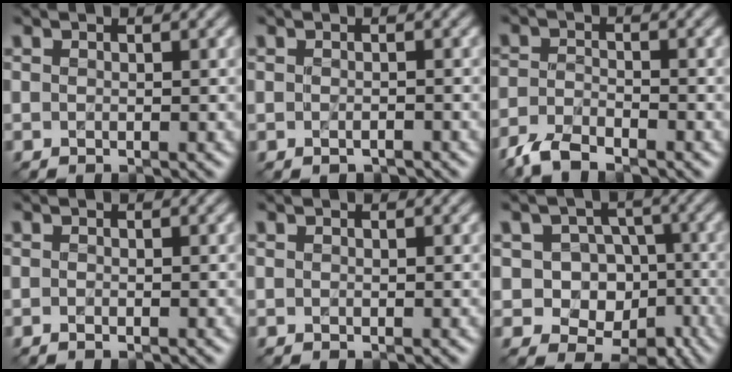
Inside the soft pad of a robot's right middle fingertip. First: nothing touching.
{"total": 0.9, "force": [-0.5, 0.4, 0.6], "torque": [-0.012, -0.003, -0.007]}
{"total": 3.9, "force": [-3.3, 1.1, 1.7], "torque": [-0.037, -0.007, -0.076]}
{"total": 0.0}
{"total": 0.0}
{"total": 9.0, "force": [-2.1, 8.1, 3.5], "torque": [-0.034, 0.027, -0.053]}